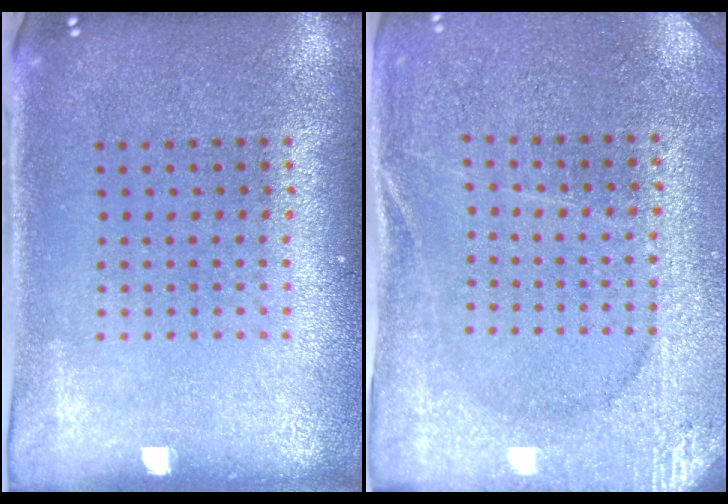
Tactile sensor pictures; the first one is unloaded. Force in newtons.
{"total": 2.7, "press": 2.7, "slide": 0.3}